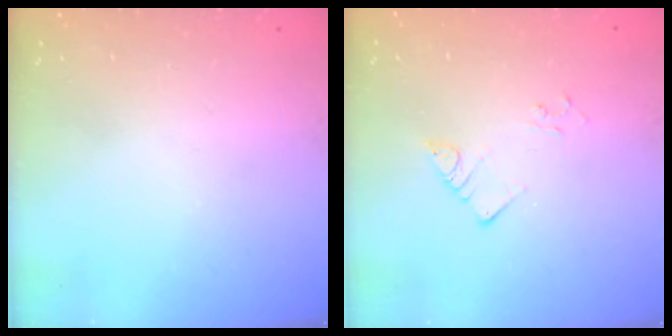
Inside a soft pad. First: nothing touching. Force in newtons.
{"total": 2.2, "press": 2.2, "slide": 0.2}